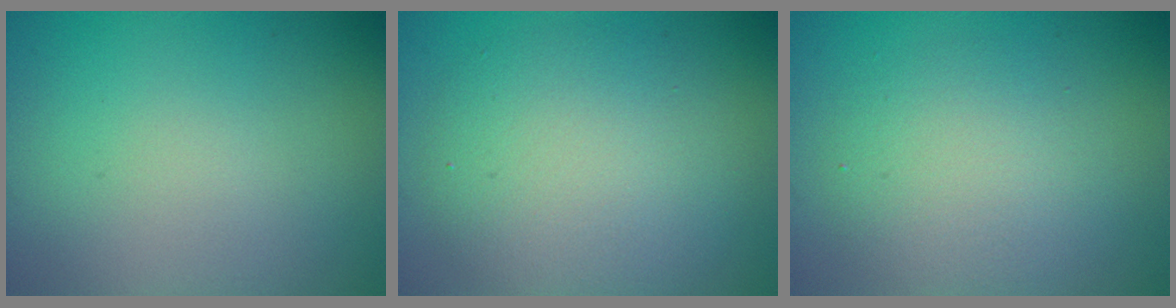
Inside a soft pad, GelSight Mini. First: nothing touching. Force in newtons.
{"total": 5.9, "press": 5.8, "slide": 0.7}
{"total": 4.1, "press": 4.1, "slide": 0.3}